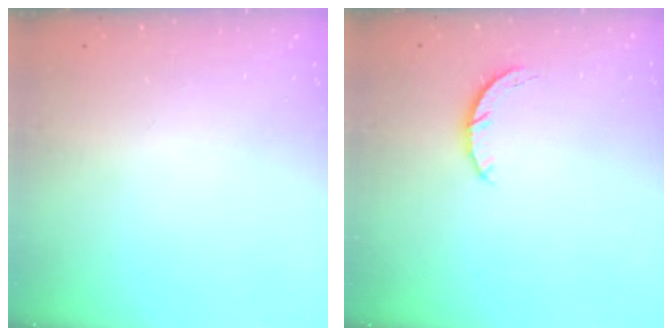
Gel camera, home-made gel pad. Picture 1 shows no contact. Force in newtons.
{"total": 3.2, "press": 3.2, "slide": 0.4}